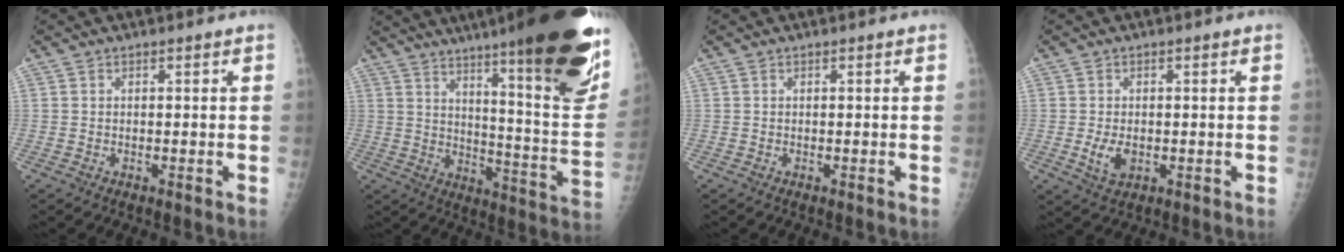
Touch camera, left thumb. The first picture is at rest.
{"total": 30.7, "force": [19.9, 4.1, 23.1], "torque": [-0.262, -0.086, 0.279]}
{"total": 0.0}
{"total": 3.9, "force": [-0.6, 2.5, 2.9], "torque": [-0.054, -0.006, -0.005]}